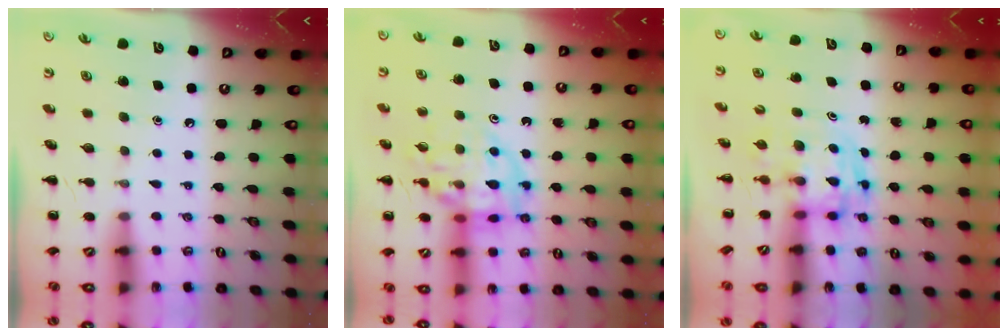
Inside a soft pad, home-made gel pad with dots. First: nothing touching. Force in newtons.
{"total": 14.8, "press": 14.6, "slide": 2.4}
{"total": 3.4, "press": 3.4, "slide": 0.6}